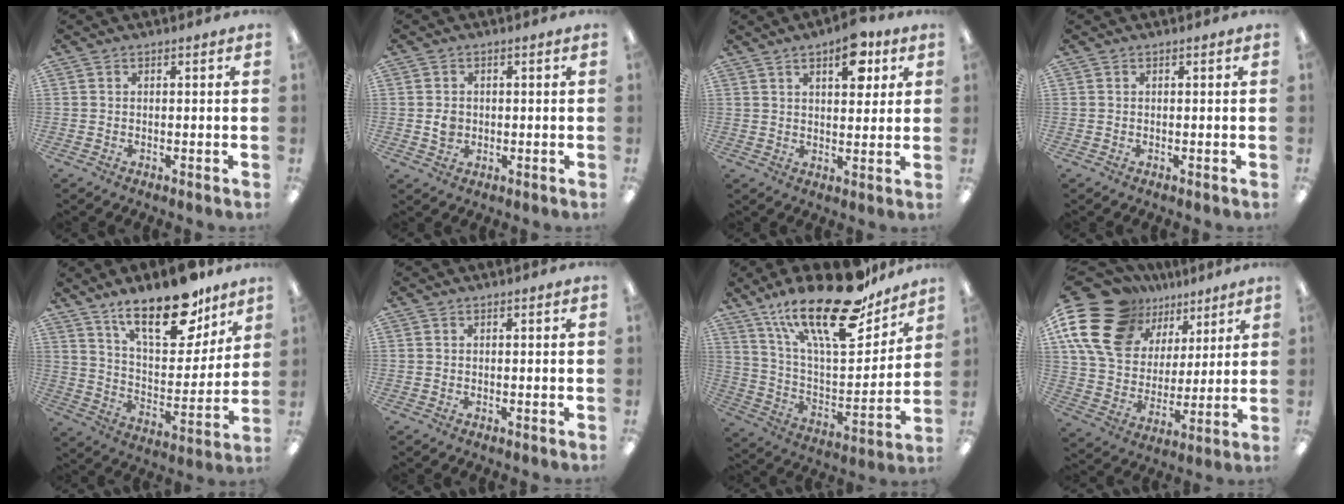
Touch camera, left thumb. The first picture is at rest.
{"total": 3.1, "force": [0.0, 2.6, 1.5], "torque": [-0.021, 0.002, -0.002]}
{"total": 9.7, "force": [5.1, 4.7, 6.7], "torque": [-0.075, -0.023, 0.082]}
{"total": 0.0}
{"total": 20.3, "force": [13.7, 8.5, 12.3], "torque": [-0.186, -0.077, 0.231]}
{"total": 0.0}
{"total": 26.3, "force": [18.3, 8.8, 16.7], "torque": [-0.268, -0.110, 0.311]}
{"total": 20.4, "force": [11.1, 14.0, 9.9], "torque": [-0.203, -0.049, 0.208]}